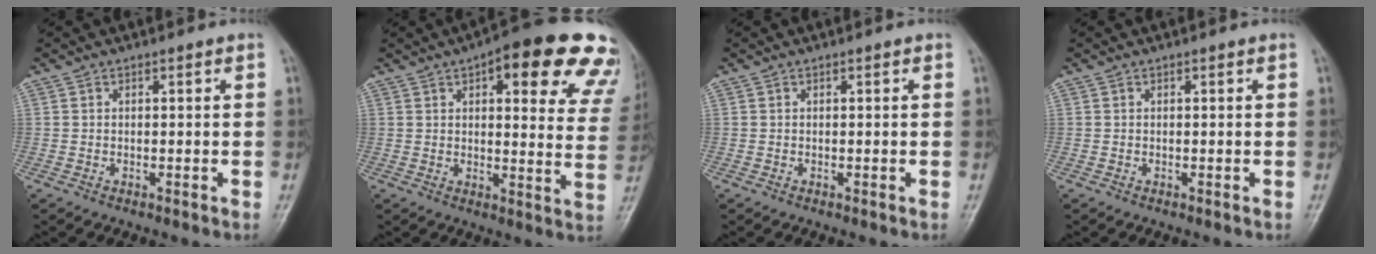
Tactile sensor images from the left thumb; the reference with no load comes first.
{"total": 22.8, "force": [12.8, 7.6, 17.2], "torque": [-0.175, -0.023, 0.140]}
{"total": 0.0}
{"total": 0.0}